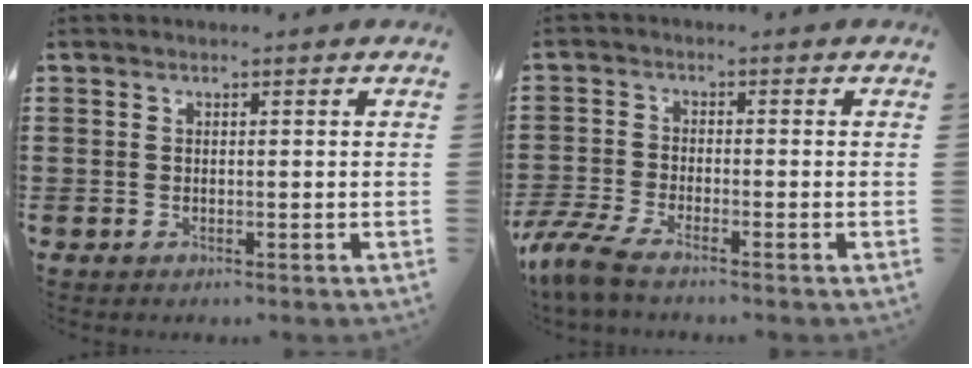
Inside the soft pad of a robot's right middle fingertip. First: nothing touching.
{"total": 4.6, "force": [-3.9, 0.4, 2.4], "torque": [-0.081, -0.020, -0.087]}